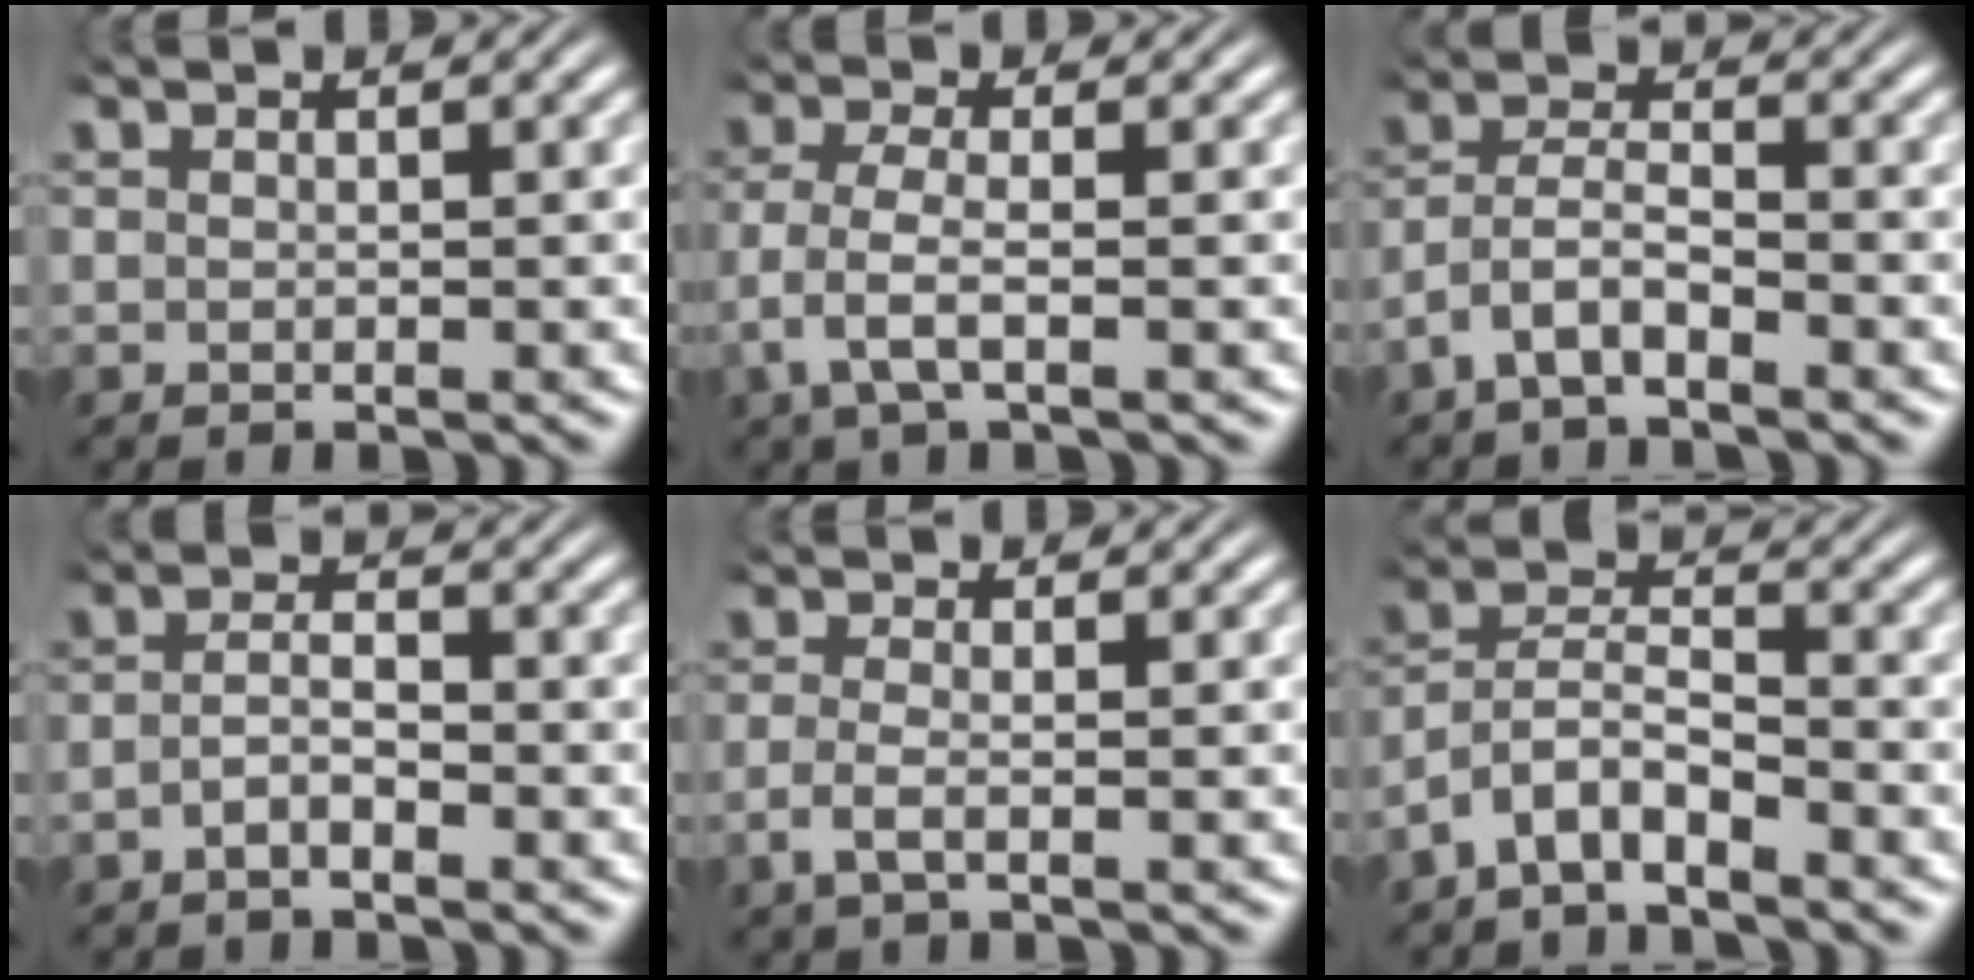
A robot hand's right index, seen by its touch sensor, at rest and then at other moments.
{"total": 3.5, "force": [-1.1, 1.4, 3.0], "torque": [-0.078, -0.018, -0.011]}
{"total": 4.0, "force": [-2.2, 2.2, 2.4], "torque": [-0.064, -0.020, -0.034]}
{"total": 2.7, "force": [-1.8, 0.9, 1.7], "torque": [-0.037, -0.010, -0.032]}
{"total": 2.0, "force": [-1.0, 0.2, 1.7], "torque": [-0.048, -0.014, -0.014]}
{"total": 6.6, "force": [-3.3, 5.0, 2.8], "torque": [-0.076, -0.028, -0.059]}